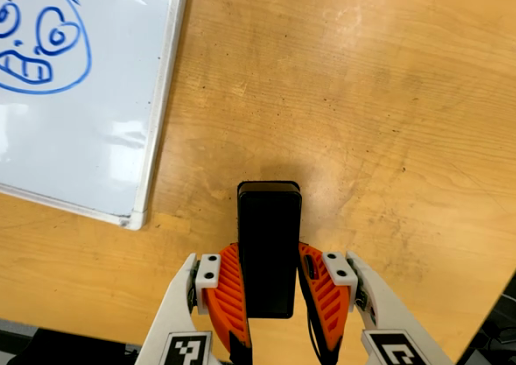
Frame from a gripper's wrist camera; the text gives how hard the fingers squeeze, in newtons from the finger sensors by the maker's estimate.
{"total": 5.0, "left": 3.5, "right": 6.5}